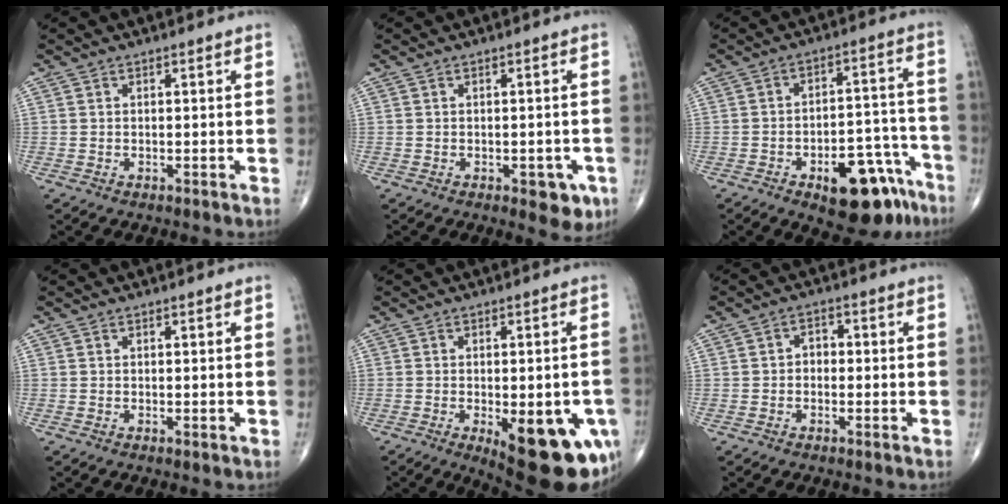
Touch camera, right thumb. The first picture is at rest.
{"total": 5.1, "force": [-2.2, 2.5, 3.9], "torque": [-0.020, 0.002, -0.022]}
{"total": 15.7, "force": [-9.0, 7.0, 10.7], "torque": [-0.106, 0.072, -0.118]}
{"total": 0.0}
{"total": 18.7, "force": [-6.5, 6.8, 16.1], "torque": [-0.155, -0.014, -0.069]}
{"total": 2.4, "force": [-0.3, 1.9, 1.4], "torque": [-0.006, 0.013, -0.014]}